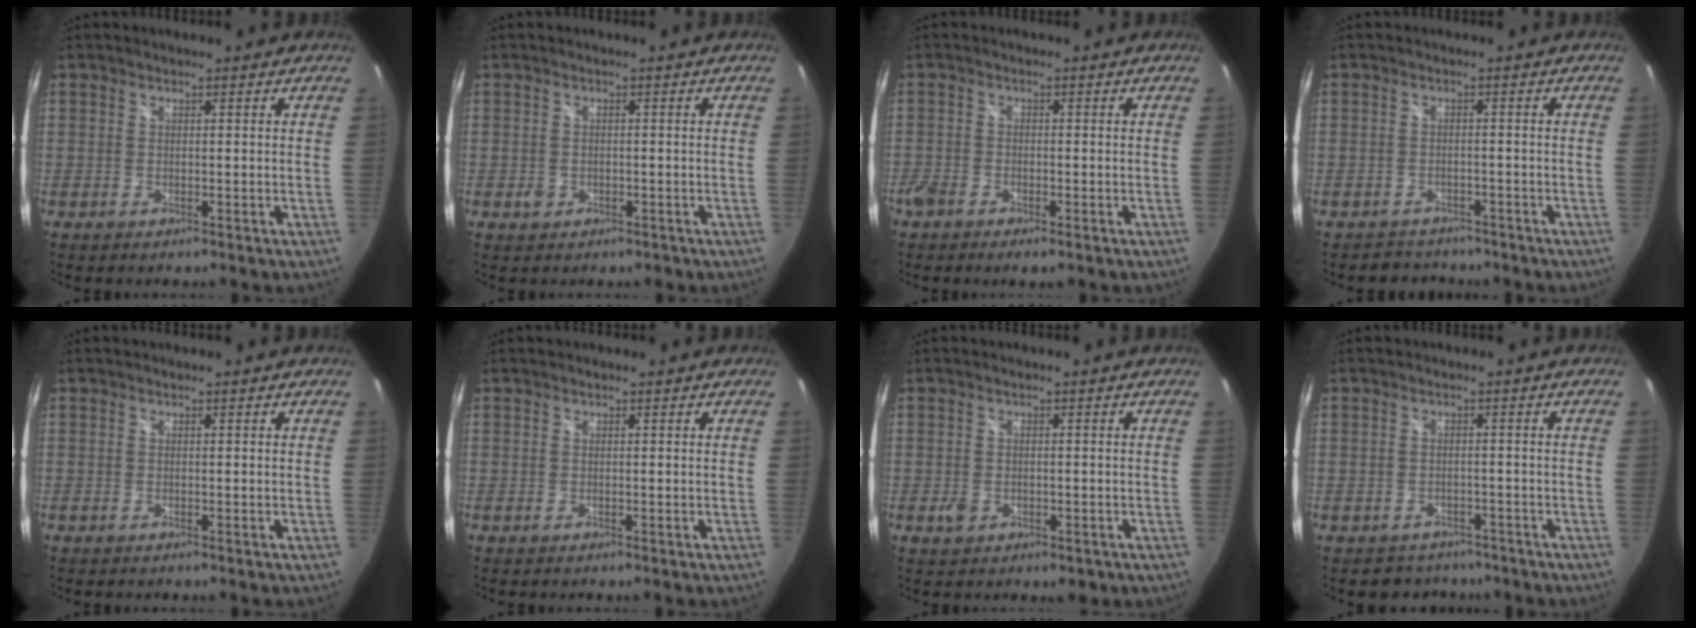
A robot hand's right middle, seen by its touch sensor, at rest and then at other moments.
{"total": 2.0, "force": [-0.8, 1.8, 0.6], "torque": [-0.013, -0.001, -0.009]}
{"total": 3.9, "force": [-2.7, 1.7, 2.2], "torque": [-0.062, -0.009, -0.054]}
{"total": 4.5, "force": [-3.8, 2.4, 0.1], "torque": [-0.010, 0.006, -0.056]}
{"total": 0.0}
{"total": 0.0}
{"total": 3.3, "force": [-1.2, 2.5, 1.8], "torque": [-0.033, -0.004, -0.014]}
{"total": 5.4, "force": [-4.2, 3.3, 0.7], "torque": [-0.019, 0.006, -0.055]}